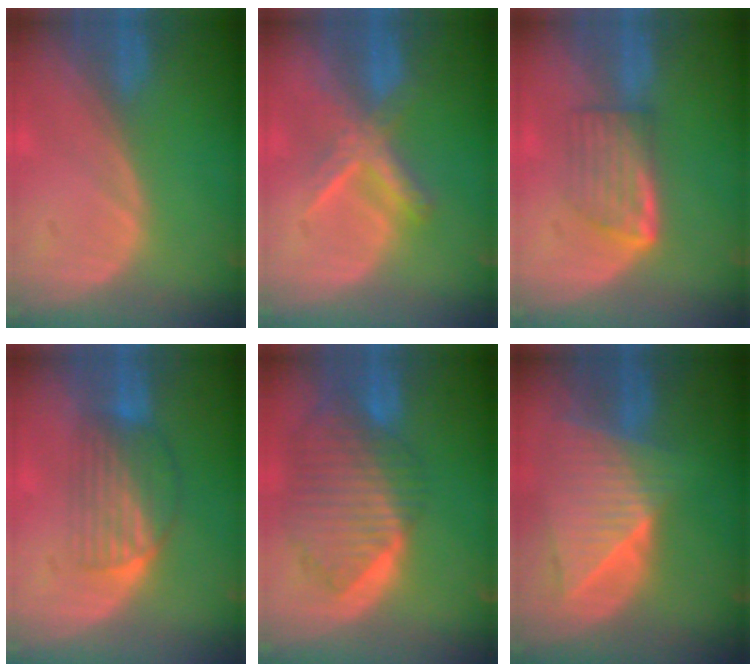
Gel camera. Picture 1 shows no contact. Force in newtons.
{"total": 5.7, "press": 5.7, "slide": 0.4}
{"total": 5.8, "press": 5.4, "slide": 2.2}
{"total": 6.9, "press": 6.1, "slide": 3.2}
{"total": 10.3, "press": 9.0, "slide": 5.1}
{"total": 9.2, "press": 8.2, "slide": 4.2}